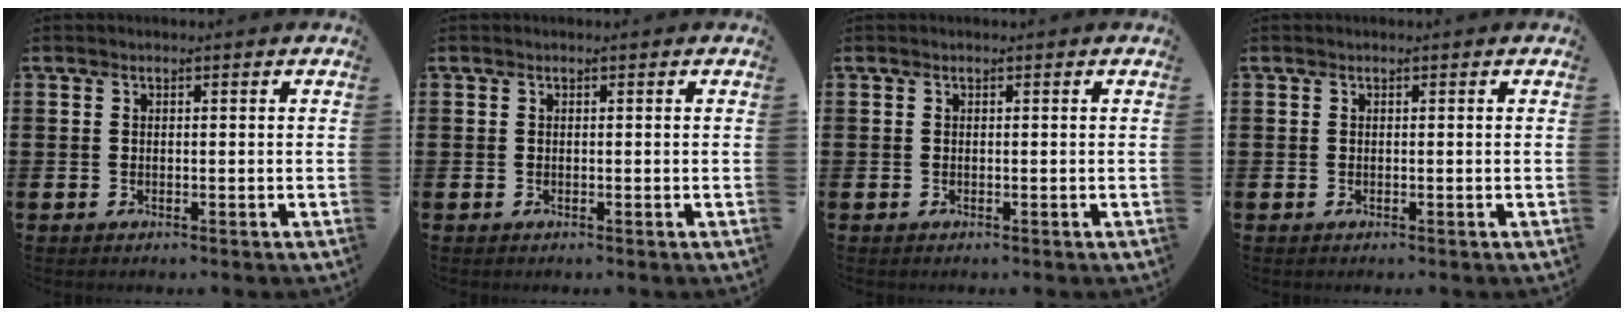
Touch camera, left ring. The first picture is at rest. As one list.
[{"total": 0.0}, {"total": 0.0}, {"total": 0.0}]